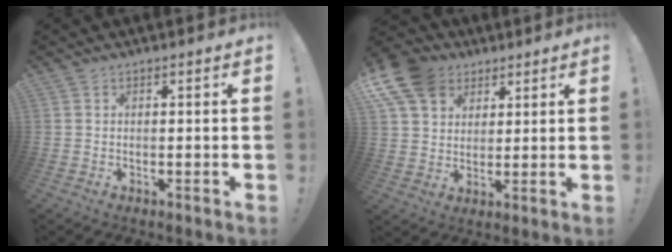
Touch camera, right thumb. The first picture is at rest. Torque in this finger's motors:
{"motor_torque": [-0.21, 0.70, 0.41, -0.03, 0.36]}